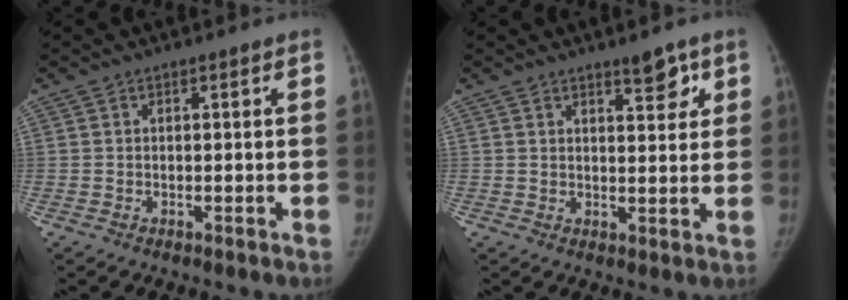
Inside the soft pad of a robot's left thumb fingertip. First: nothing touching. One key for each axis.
{"total": 4.6, "fx": 3.0, "fy": 1.7, "fz": 3.0, "tx": -0.022, "ty": -0.019, "tz": 0.042}